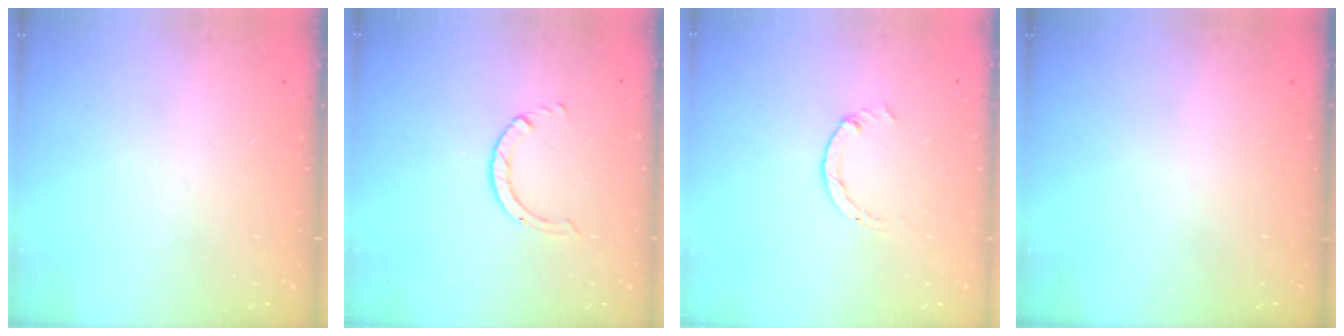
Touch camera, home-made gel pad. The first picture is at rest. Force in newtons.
{"total": 1.7, "press": 1.7, "slide": 0.1}
{"total": 1.1, "press": 1.1, "slide": 0.2}
{"total": 0.0}